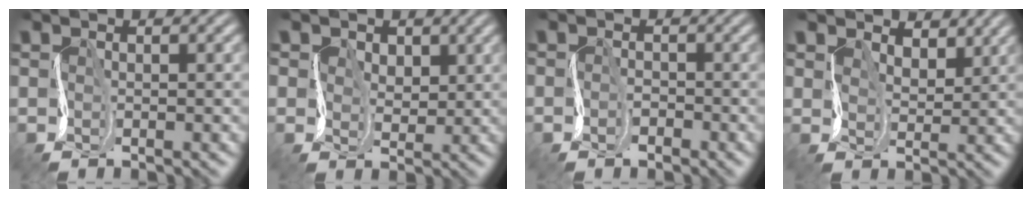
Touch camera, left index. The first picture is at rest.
{"total": 6.6, "force": [3.3, 4.9, 2.8], "torque": [-0.054, 0.024, 0.028]}
{"total": 1.7, "force": [-0.9, 1.4, 0.1], "torque": [0.006, 0.006, -0.028]}
{"total": 4.4, "force": [3.3, 2.6, 1.4], "torque": [-0.041, 0.009, 0.037]}